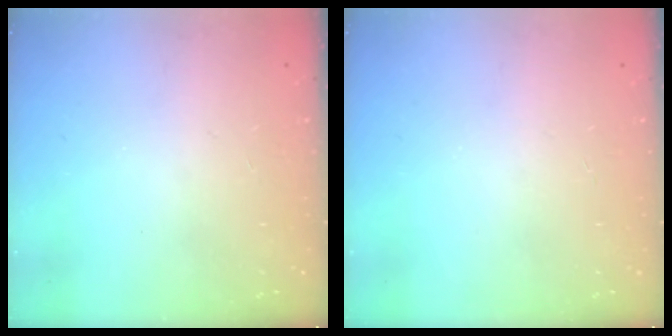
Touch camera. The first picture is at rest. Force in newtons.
{"total": 0.0}